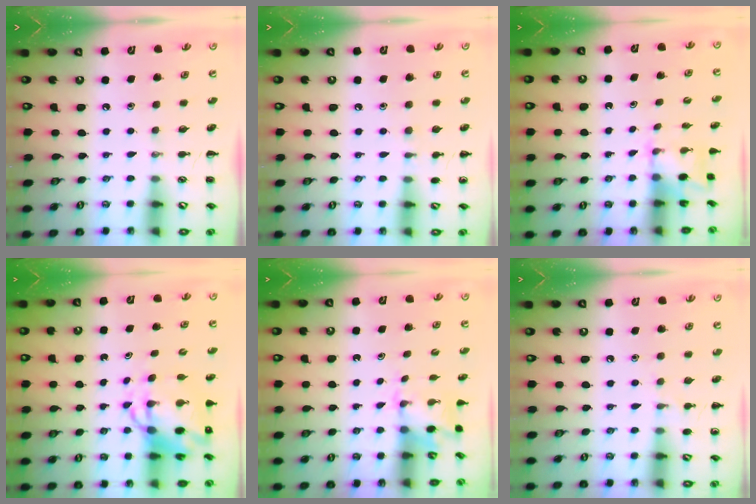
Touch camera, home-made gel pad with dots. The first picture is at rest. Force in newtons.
{"total": 4.9, "press": 4.7, "slide": 1.5}
{"total": 1.7, "press": 1.6, "slide": 0.6}
{"total": 6.9, "press": 6.7, "slide": 1.8}
{"total": 1.7, "press": 1.5, "slide": 0.6}
{"total": 5.7, "press": 5.5, "slide": 1.6}